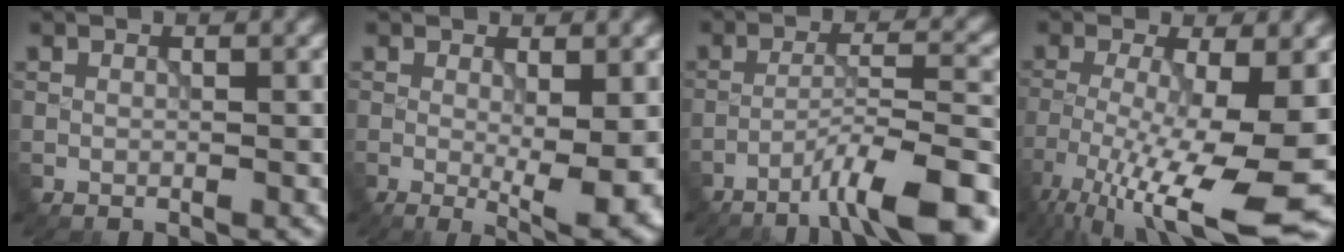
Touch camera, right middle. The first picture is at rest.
{"total": 5.4, "force": [-0.5, 1.4, 5.2], "torque": [-0.078, -0.018, -0.005]}
{"total": 8.3, "force": [-5.4, 1.2, 6.2], "torque": [-0.092, 0.012, -0.089]}
{"total": 12.2, "force": [-5.4, 2.9, 10.6], "torque": [-0.201, -0.028, -0.082]}